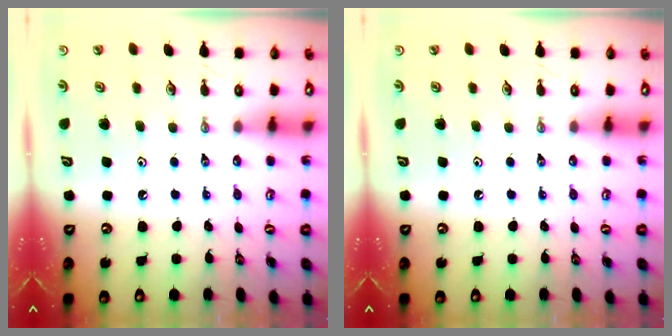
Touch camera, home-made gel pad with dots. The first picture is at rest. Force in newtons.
{"total": 0.0}